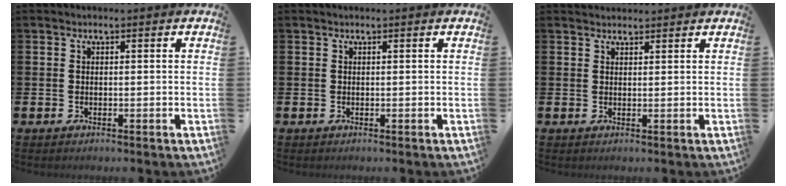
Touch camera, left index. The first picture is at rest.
{"total": 0.0}
{"total": 1.7, "force": [1.6, 0.4, 0.0], "torque": [0.011, -0.006, 0.027]}